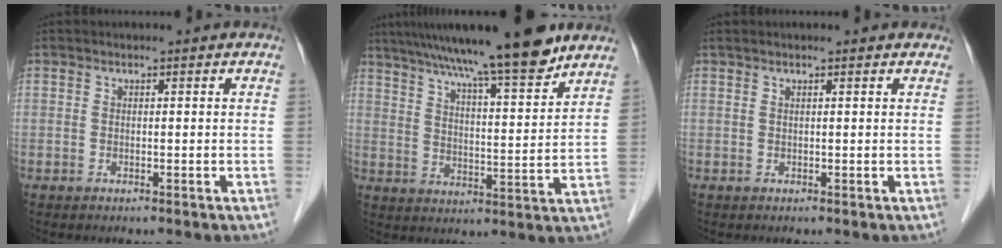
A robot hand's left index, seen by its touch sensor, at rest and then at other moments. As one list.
[{"total": 17.0, "force": [13.7, 0.5, 10.0], "torque": [-0.155, 0.014, 0.212]}, {"total": 1.7, "force": [1.4, 0.1, 1.0], "torque": [-0.018, 0.023, 0.019]}]